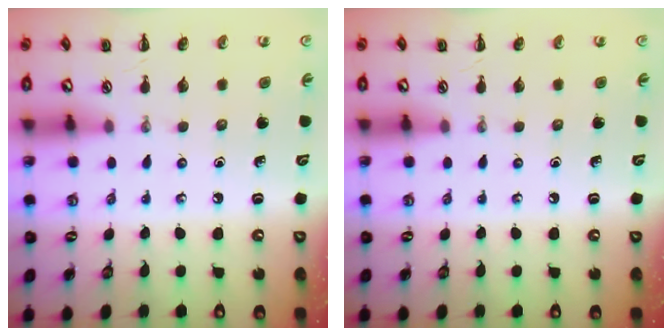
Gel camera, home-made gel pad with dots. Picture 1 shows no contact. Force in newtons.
{"total": 0.0}